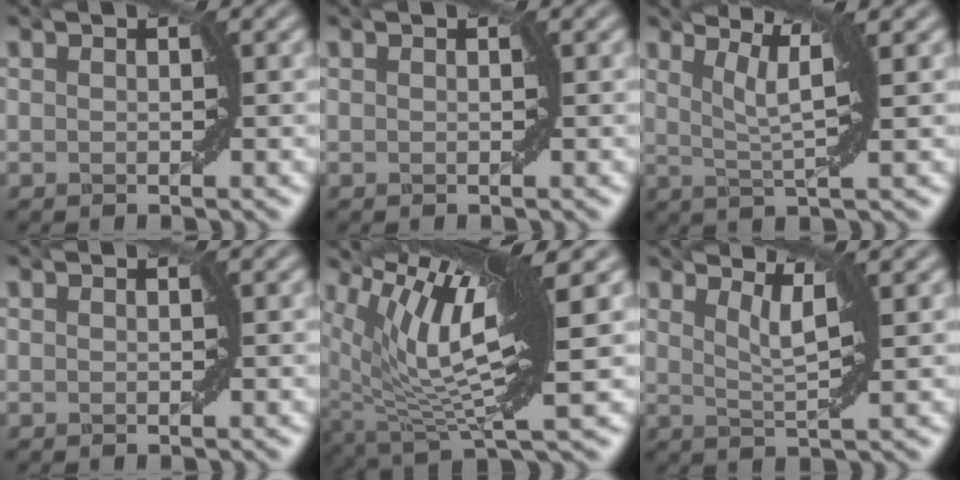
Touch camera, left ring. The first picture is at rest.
{"total": 0.0}
{"total": 4.3, "force": [1.7, 0.5, 3.9], "torque": [-0.072, -0.002, 0.034]}
{"total": 0.0}
{"total": 11.8, "force": [4.7, 3.2, 10.4], "torque": [-0.204, 0.005, 0.091]}
{"total": 3.0, "force": [1.9, 0.5, 2.2], "torque": [-0.037, -0.004, 0.037]}